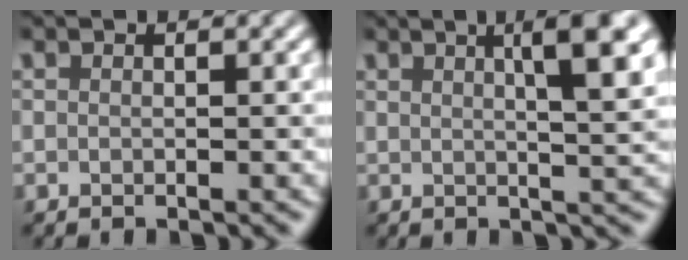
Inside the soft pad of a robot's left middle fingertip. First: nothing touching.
{"total": 6.2, "force": [2.2, 1.6, 5.6], "torque": [-0.052, 0.013, 0.023]}